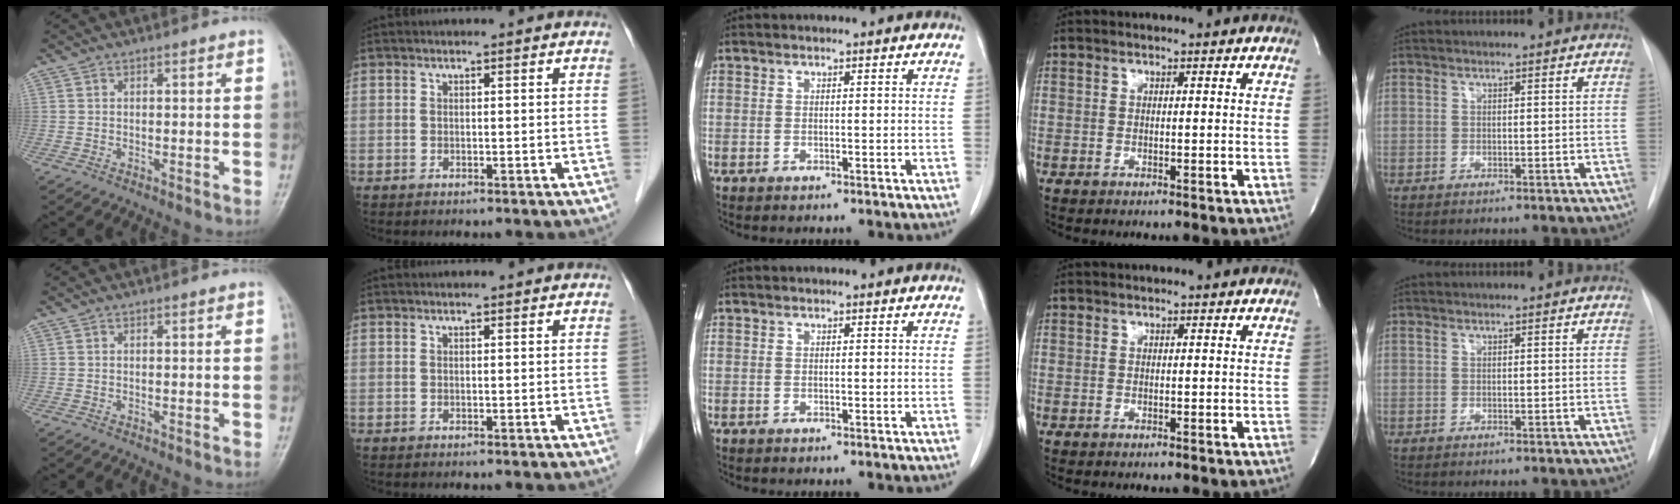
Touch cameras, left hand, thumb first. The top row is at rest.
{}